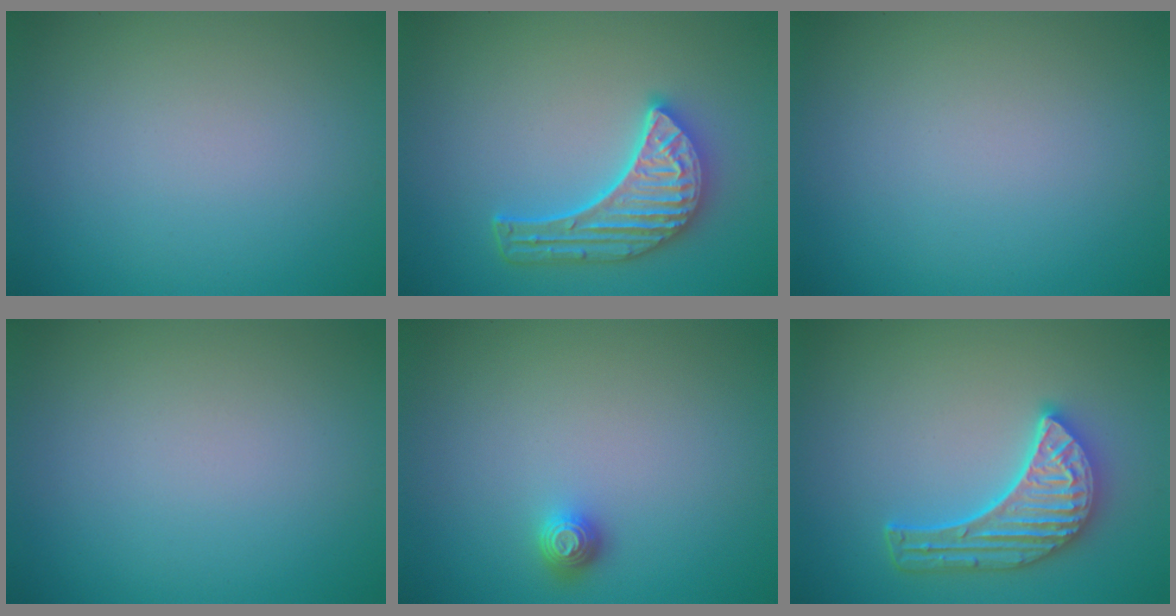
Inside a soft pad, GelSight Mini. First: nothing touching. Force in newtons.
{"total": 5.4, "press": 4.5, "slide": 3.0}
{"total": 0.0}
{"total": 0.0}
{"total": 1.2, "press": 1.1, "slide": 0.4}
{"total": 5.4, "press": 4.5, "slide": 3.0}